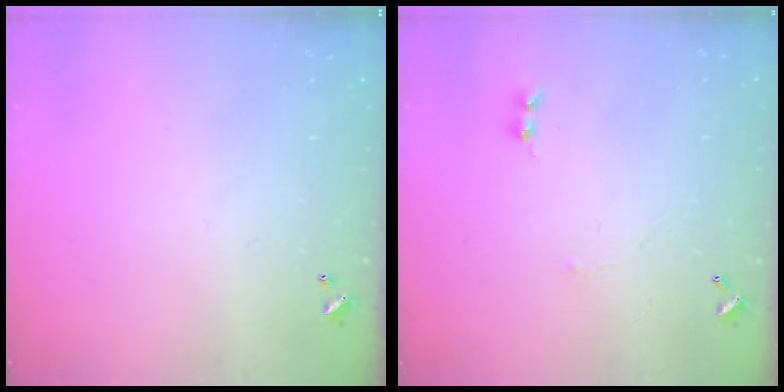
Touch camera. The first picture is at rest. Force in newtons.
{"total": 1.5, "press": 1.5, "slide": 0.5}